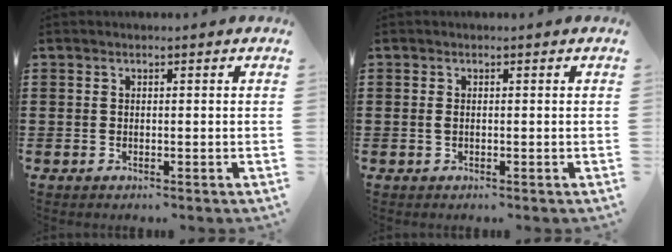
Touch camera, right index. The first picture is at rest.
{"total": 0.8, "force": [0.0, 0.3, 0.7], "torque": [-0.016, 0.000, 0.000]}